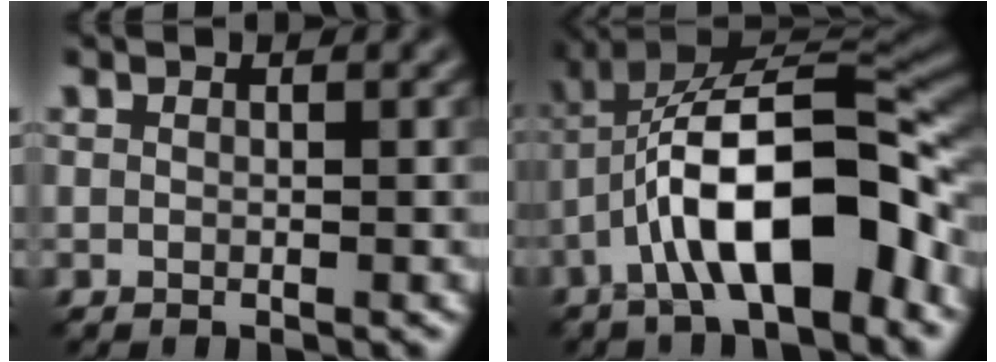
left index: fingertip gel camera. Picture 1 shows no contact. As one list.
[{"total": 12.2, "force": [-4.1, 4.1, 10.7], "torque": [-0.179, 0.013, -0.069]}]